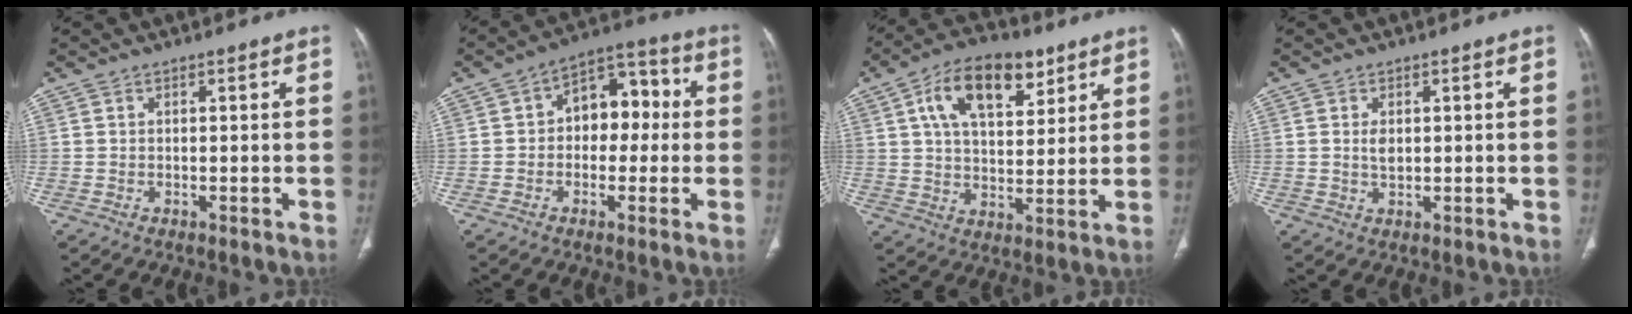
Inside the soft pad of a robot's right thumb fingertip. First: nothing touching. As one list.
[{"total": 10.6, "force": [0.4, 7.3, 7.7], "torque": [-0.068, 0.036, -0.007]}, {"total": 15.4, "force": [7.2, 8.2, 10.8], "torque": [-0.149, -0.012, 0.120]}, {"total": 2.3, "force": [0.4, 1.4, 1.8], "torque": [-0.033, -0.003, 0.009]}]